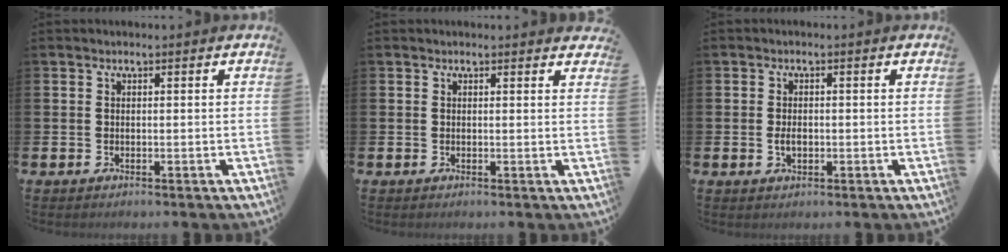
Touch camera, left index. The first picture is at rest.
{"total": 0.6, "force": [0.6, 0.0, 0.1], "torque": [0.012, -0.004, 0.008]}
{"total": 1.8, "force": [-0.2, 1.1, 1.4], "torque": [-0.023, 0.003, -0.005]}